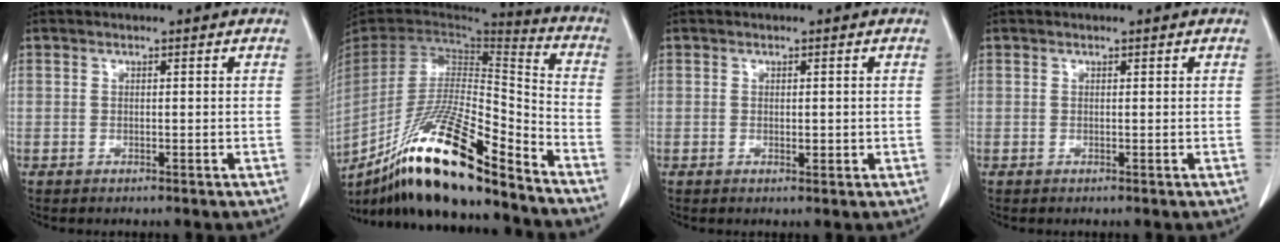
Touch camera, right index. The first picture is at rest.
{"total": 23.4, "force": [-16.6, 2.8, 16.3], "torque": [-0.302, -0.034, -0.300]}
{"total": 1.2, "force": [0.0, 0.8, 0.9], "torque": [-0.011, -0.002, 0.002]}
{"total": 0.0}